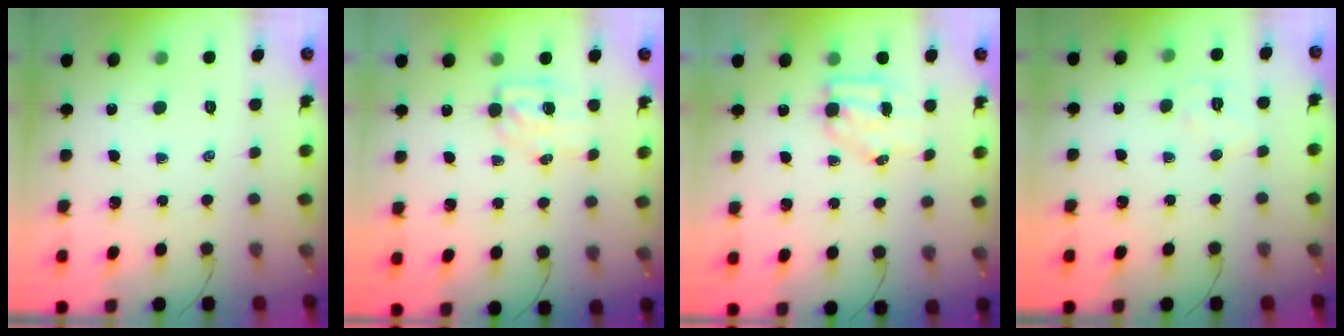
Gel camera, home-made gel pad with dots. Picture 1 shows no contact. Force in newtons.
{"total": 4.7, "press": 4.7, "slide": 0.6}
{"total": 6.3, "press": 6.2, "slide": 0.9}
{"total": 5.4, "press": 5.3, "slide": 1.0}